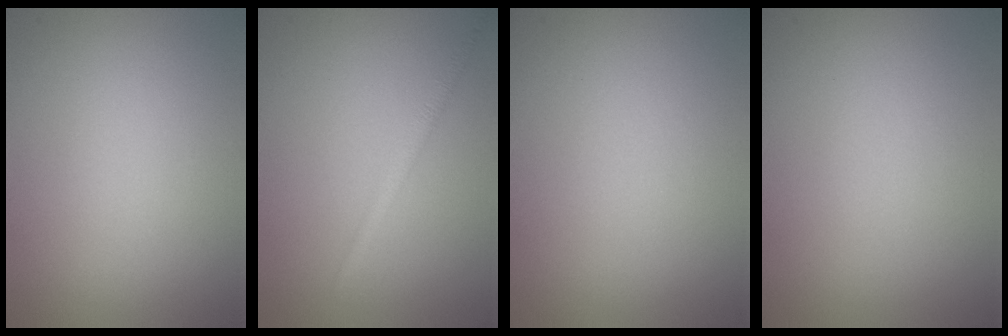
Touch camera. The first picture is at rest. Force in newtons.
{"total": 1.5, "press": 1.5, "slide": 0.1}
{"total": 0.0}
{"total": 0.0}